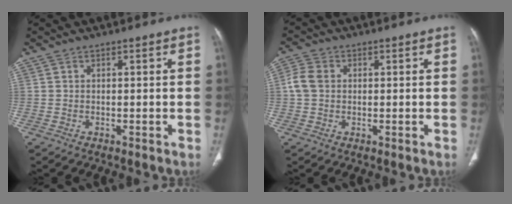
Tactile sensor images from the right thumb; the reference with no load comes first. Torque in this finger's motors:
{"motor_torque": [-0.09, 0.10, 0.03, -0.04, 0.02]}